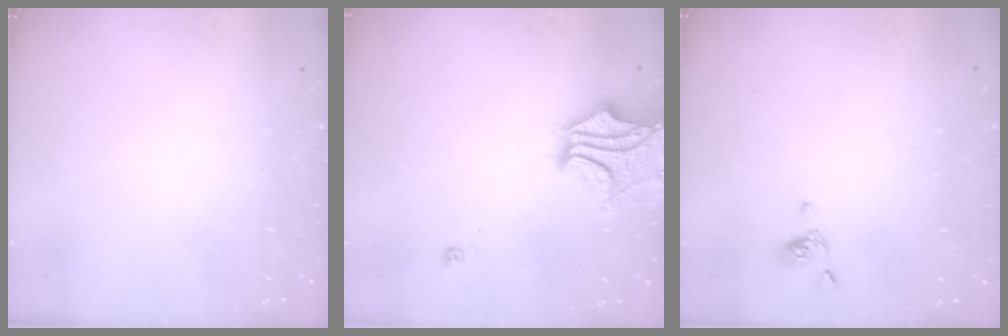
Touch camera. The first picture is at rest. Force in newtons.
{"total": 5.9, "press": 5.5, "slide": 2.2}
{"total": 2.5, "press": 2.5, "slide": 0.2}